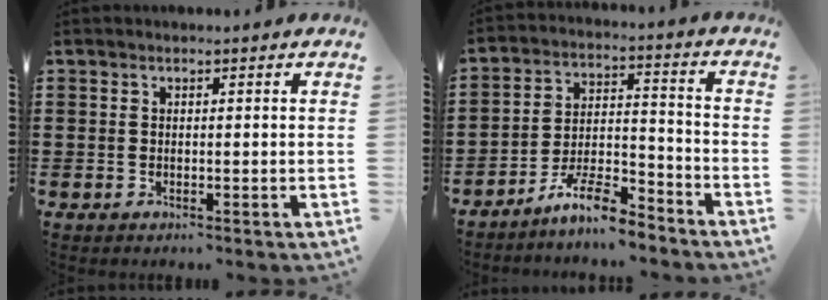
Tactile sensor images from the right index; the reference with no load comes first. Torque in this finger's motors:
{"motor_torque": [0.18, 1.49, -0.35, -0.21]}